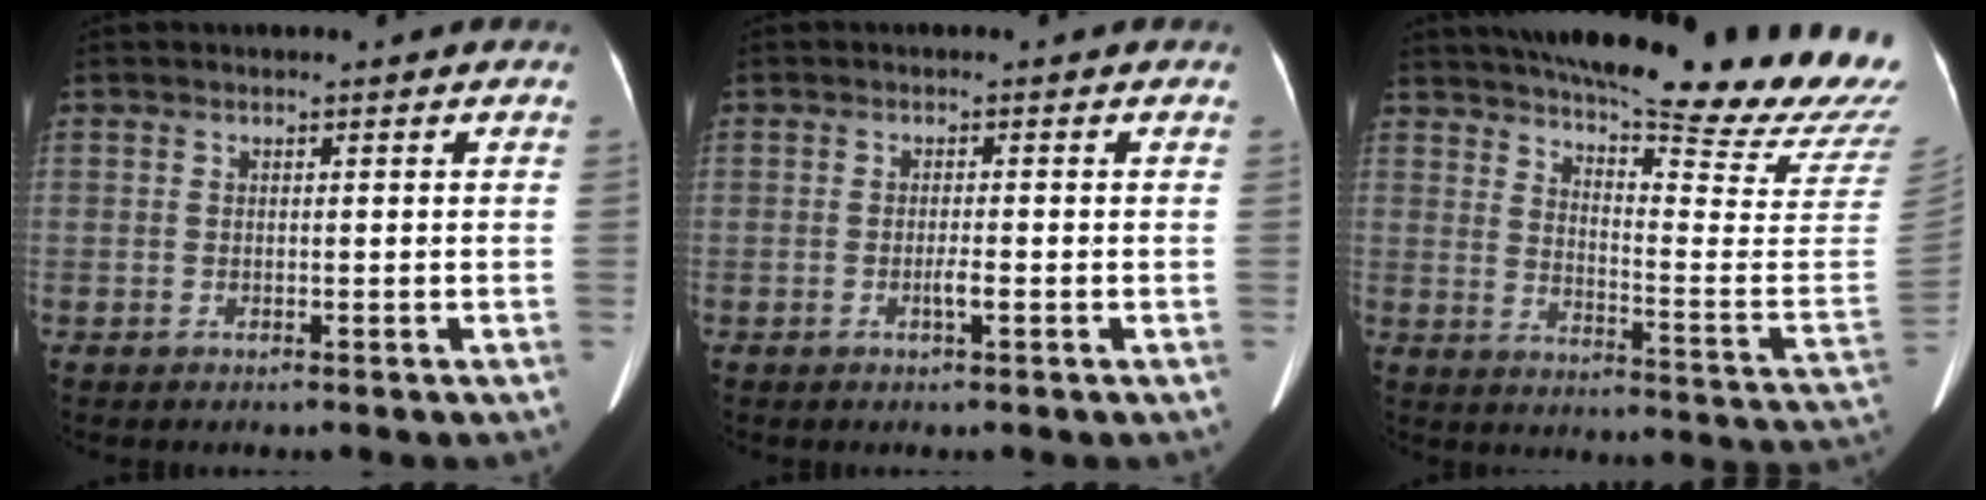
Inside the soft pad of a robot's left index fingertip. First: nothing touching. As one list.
[{"total": 1.4, "force": [-0.6, 0.0, 1.3], "torque": [-0.026, -0.001, -0.010]}, {"total": 29.6, "force": [25.0, 1.2, 15.8], "torque": [-0.219, -0.094, 0.317]}]